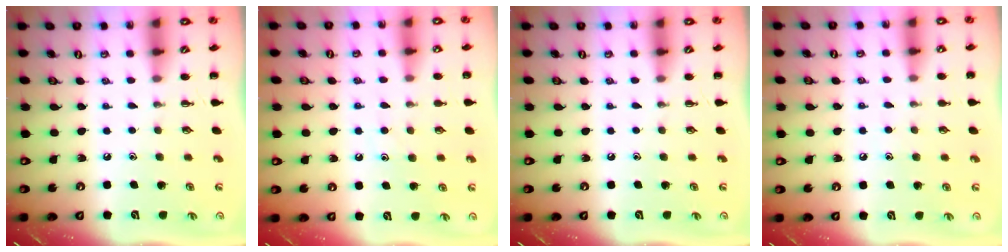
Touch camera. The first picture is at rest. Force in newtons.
{"total": 8.0, "press": 8.0, "slide": 1.0}
{"total": 0.0}
{"total": 5.1, "press": 4.9, "slide": 1.4}